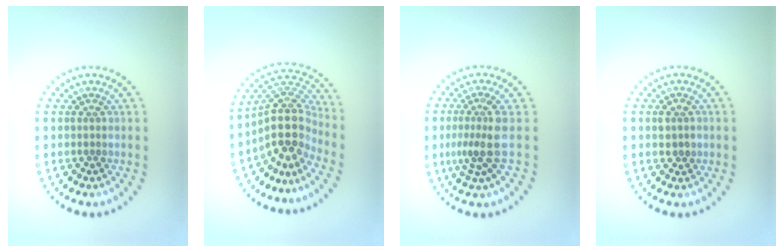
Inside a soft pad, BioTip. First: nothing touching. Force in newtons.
{"total": 4.9, "press": 3.7, "slide": 3.2}
{"total": 3.1, "press": 2.2, "slide": 2.2}
{"total": 1.5, "press": 1.5, "slide": 0.1}